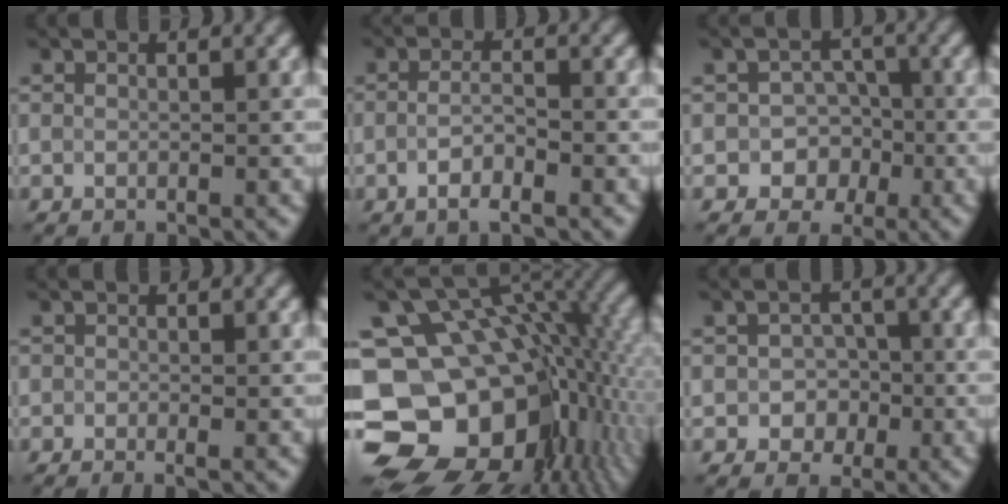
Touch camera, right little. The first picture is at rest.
{"total": 1.9, "force": [-1.7, 0.1, 0.9], "torque": [-0.023, 0.000, -0.027]}
{"total": 4.1, "force": [-2.1, 3.4, 0.7], "torque": [0.028, 0.007, -0.039]}
{"total": 1.0, "force": [-0.9, -0.2, 0.2], "torque": [-0.004, -0.010, -0.006]}
{"total": 18.0, "force": [-4.7, 12.8, 11.7], "torque": [-0.195, -0.010, -0.045]}
{"total": 2.1, "force": [-1.2, 1.7, 0.1], "torque": [0.002, -0.003, -0.016]}